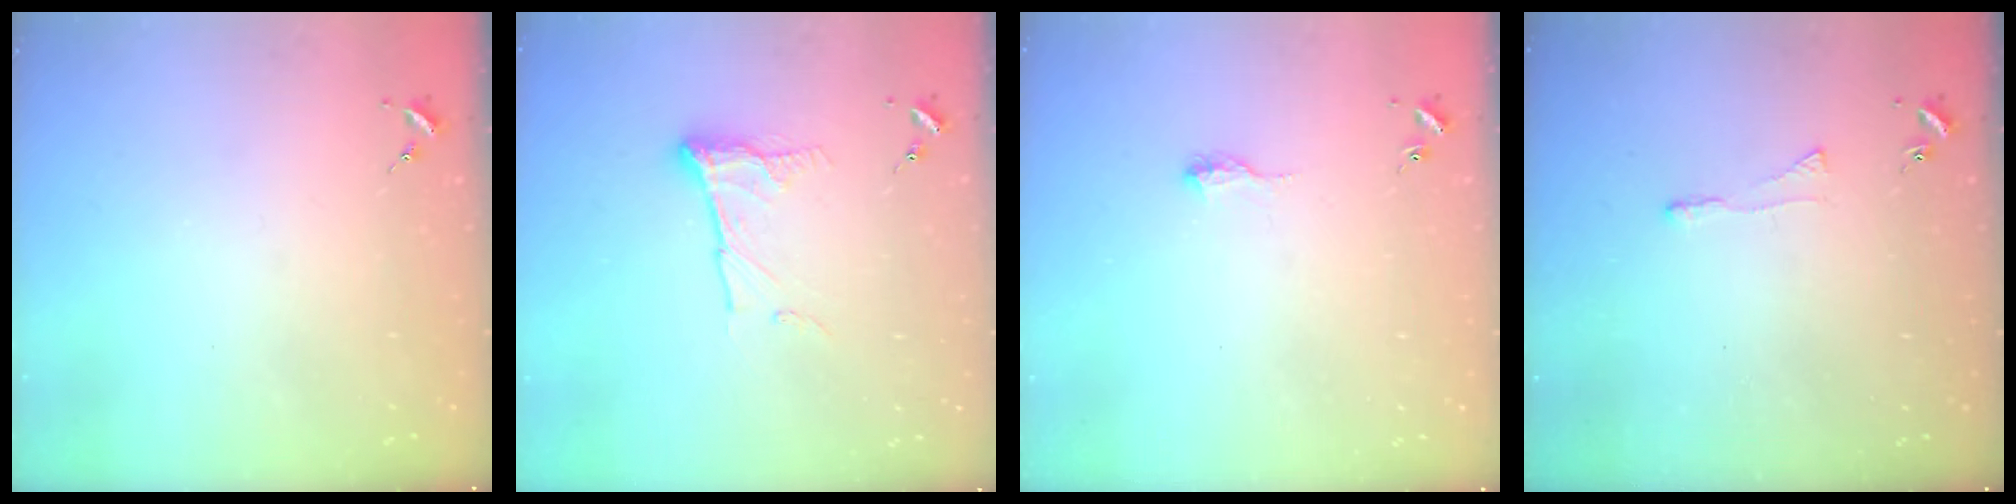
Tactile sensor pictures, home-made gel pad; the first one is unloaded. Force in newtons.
{"total": 10.7, "press": 10.7, "slide": 0.6}
{"total": 6.9, "press": 6.9, "slide": 0.9}
{"total": 2.9, "press": 2.9, "slide": 0.6}